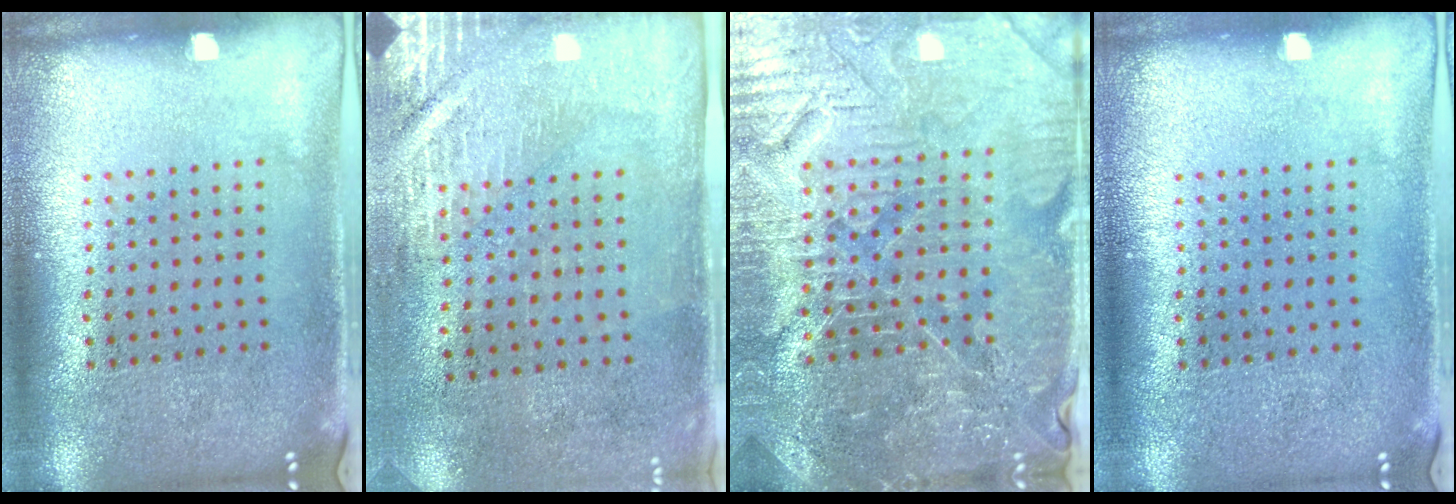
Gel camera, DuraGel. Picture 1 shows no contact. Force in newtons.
{"total": 2.9, "press": 2.5, "slide": 1.4}
{"total": 5.0, "press": 4.7, "slide": 1.7}
{"total": 0.0}